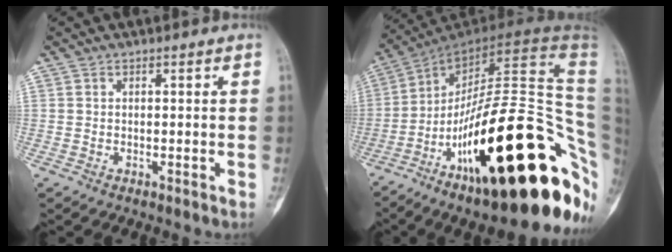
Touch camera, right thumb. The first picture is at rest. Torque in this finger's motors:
{"motor_torque": [1.43, 1.52, 2.33, -0.43, 0.36]}